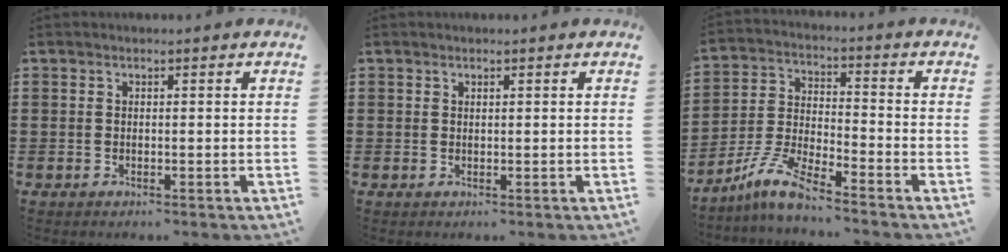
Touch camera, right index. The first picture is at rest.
{"total": 0.6, "force": [0.5, 0.3, 0.2], "torque": [-0.004, 0.001, 0.010]}
{"total": 7.7, "force": [-6.6, 0.3, 3.9], "torque": [-0.104, -0.013, -0.135]}